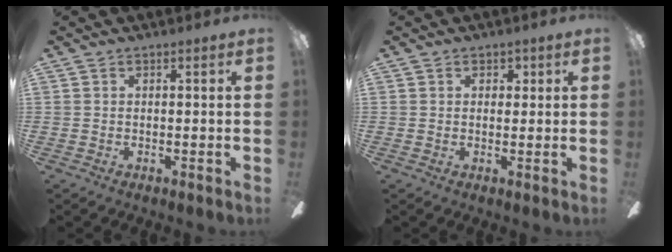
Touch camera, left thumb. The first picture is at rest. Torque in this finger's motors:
{"motor_torque": [0.13, -0.30, -0.38, -0.03, -0.03]}